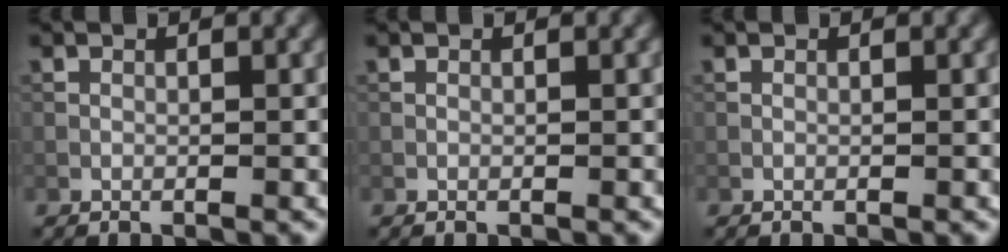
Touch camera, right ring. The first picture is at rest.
{"total": 0.0}
{"total": 0.0}